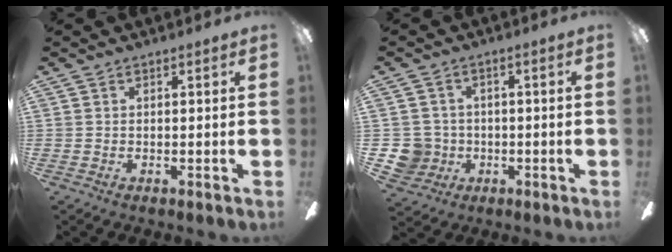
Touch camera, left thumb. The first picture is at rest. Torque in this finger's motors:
{"motor_torque": [-0.23, 0.30, 0.02, -0.03, 0.00]}